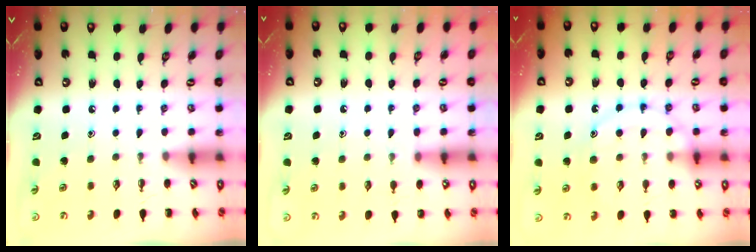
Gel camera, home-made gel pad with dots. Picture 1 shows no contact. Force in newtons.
{"total": 5.7, "press": 5.5, "slide": 1.5}
{"total": 12.6, "press": 12.5, "slide": 1.0}